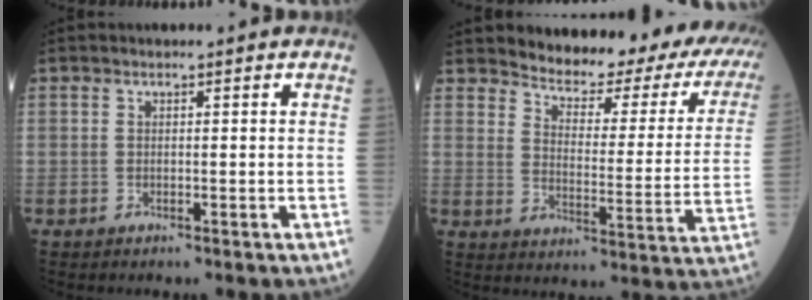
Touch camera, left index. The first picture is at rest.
{"total": 19.6, "force": [17.1, 4.5, 8.3], "torque": [-0.092, -0.047, 0.196]}